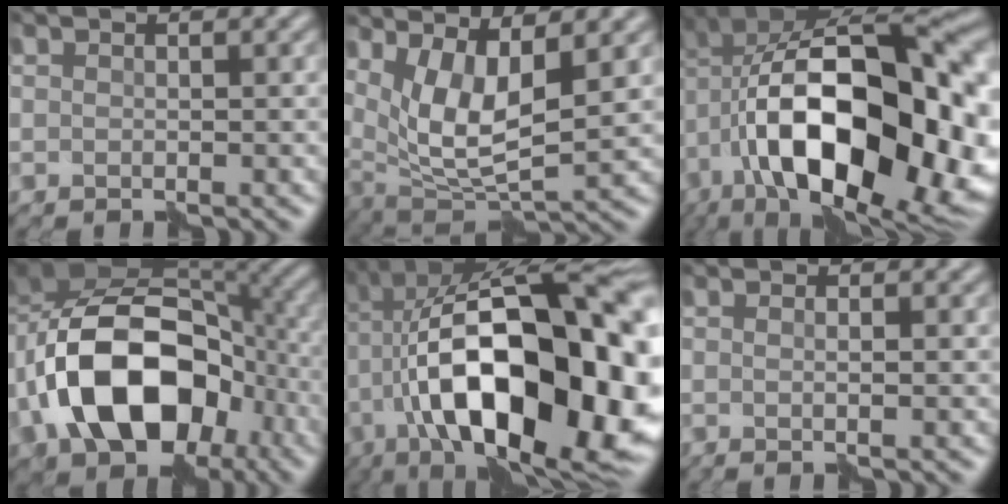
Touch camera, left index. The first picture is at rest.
{"total": 6.9, "force": [2.0, 2.2, 6.2], "torque": [-0.134, -0.008, 0.038]}
{"total": 18.1, "force": [-3.8, 8.7, 15.4], "torque": [-0.256, 0.008, -0.067]}
{"total": 15.1, "force": [-4.8, 9.7, 10.6], "torque": [-0.180, 0.008, -0.097]}
{"total": 20.4, "force": [-3.2, 9.3, 17.9], "torque": [-0.292, 0.015, -0.055]}
{"total": 0.9, "force": [0.0, -0.2, 0.9], "torque": [-0.011, -0.001, -0.004]}